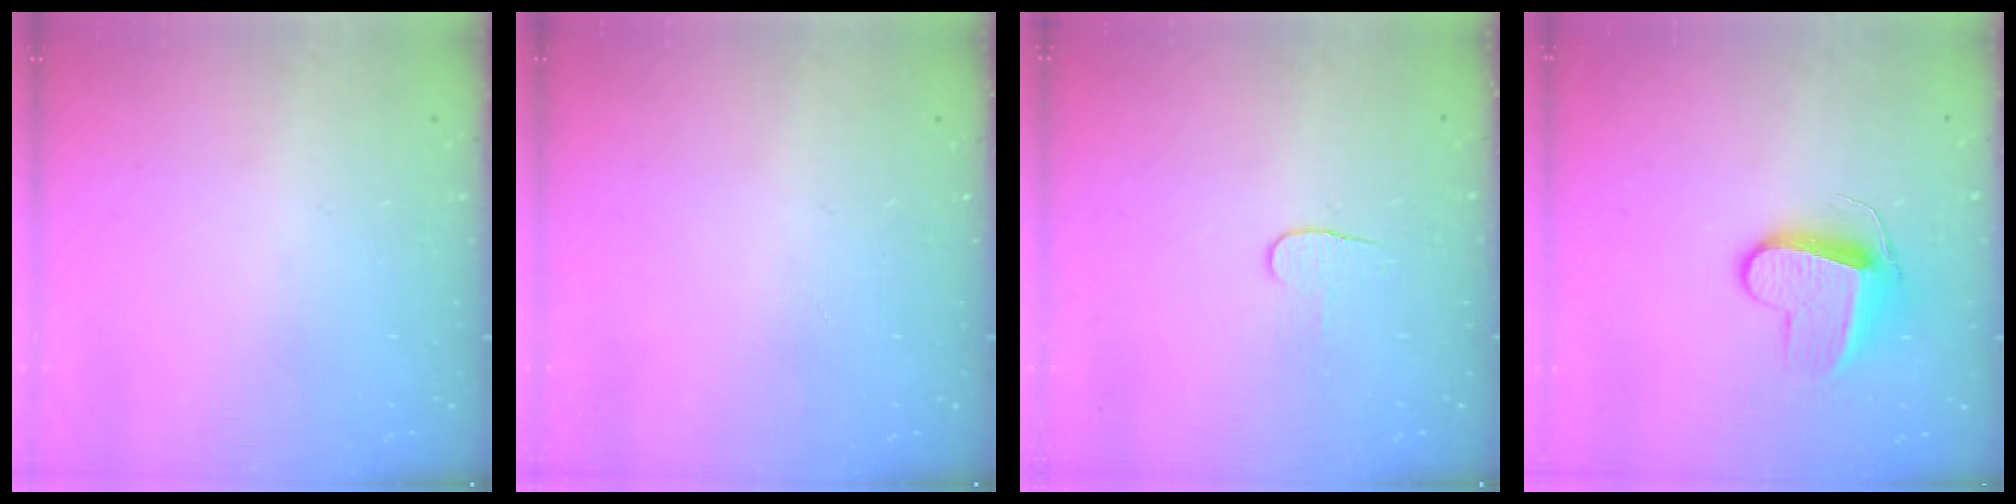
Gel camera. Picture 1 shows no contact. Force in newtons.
{"total": 0.0}
{"total": 4.5, "press": 4.5, "slide": 0.5}
{"total": 9.8, "press": 9.8, "slide": 0.3}